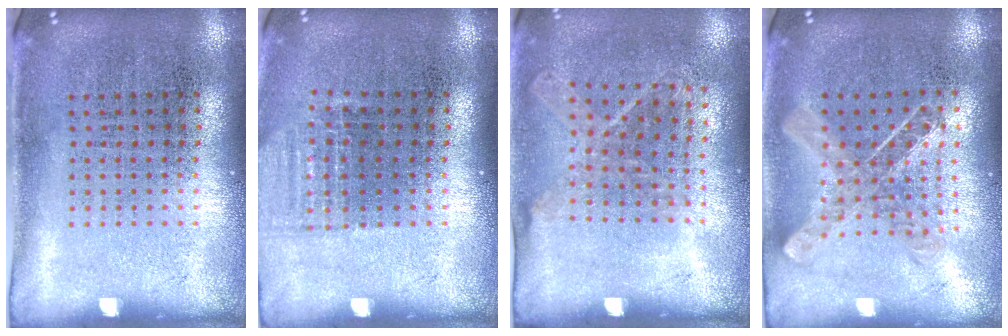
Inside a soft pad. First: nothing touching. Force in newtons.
{"total": 1.0, "press": 0.9, "slide": 0.5}
{"total": 1.1, "press": 0.9, "slide": 0.6}
{"total": 1.0, "press": 1.0, "slide": 0.1}